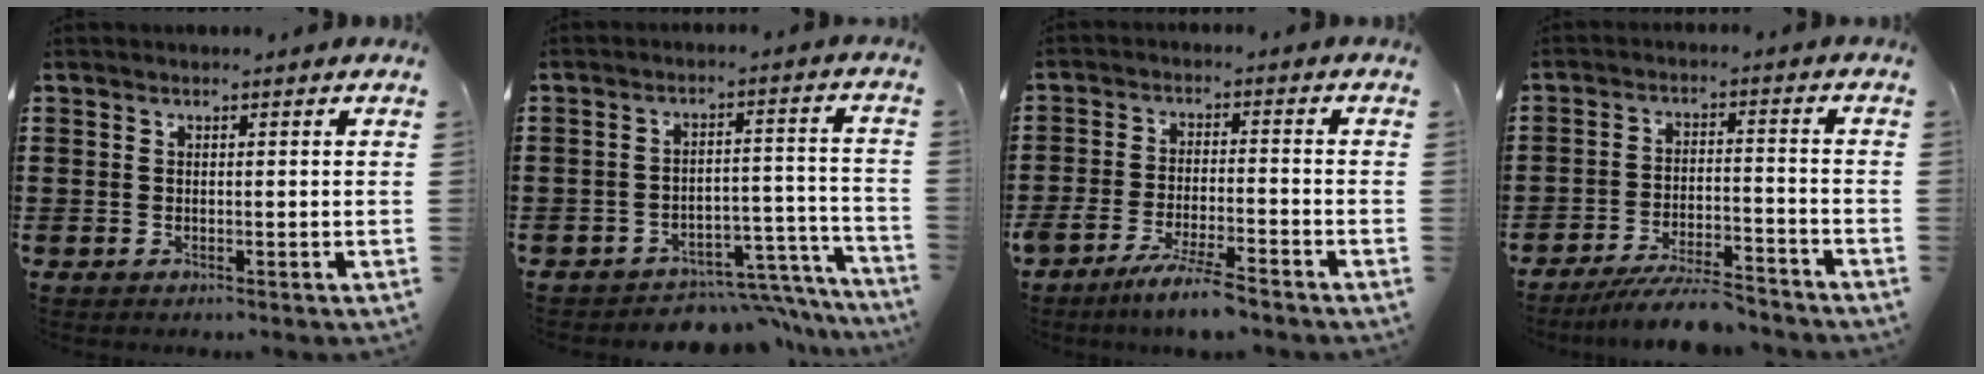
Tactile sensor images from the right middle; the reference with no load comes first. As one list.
[{"total": 6.5, "force": [-6.1, 1.5, 1.6], "torque": [-0.019, 0.020, -0.117]}, {"total": 6.1, "force": [-5.3, 0.1, 3.1], "torque": [-0.067, -0.013, -0.099]}, {"total": 7.1, "force": [-6.5, 0.7, 2.7], "torque": [-0.050, 0.001, -0.124]}]